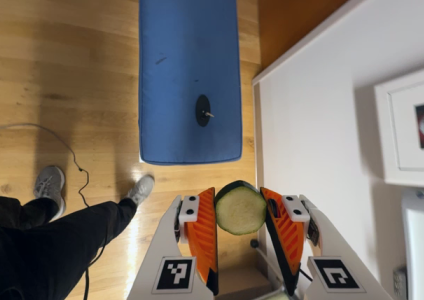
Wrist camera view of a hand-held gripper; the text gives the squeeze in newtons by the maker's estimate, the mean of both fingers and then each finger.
{"total": 9.4, "left": 9.0, "right": 9.9}